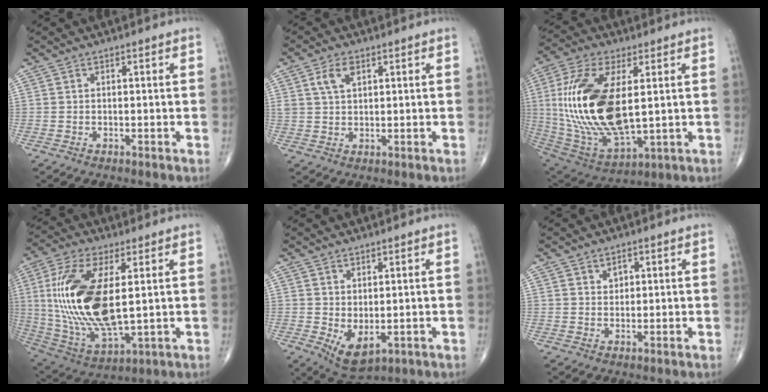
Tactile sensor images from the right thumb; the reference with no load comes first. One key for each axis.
{"total": 4.2, "fx": 1.9, "fy": 2.3, "fz": 2.9, "tx": -0.052, "ty": -0.002, "tz": 0.039}
{"total": 23.3, "fx": 2.4, "fy": 10.7, "fz": 20.5, "tx": -0.428, "ty": -0.021, "tz": 0.057}
{"total": 21.3, "fx": 2.6, "fy": 9.1, "fz": 19.2, "tx": -0.405, "ty": -0.021, "tz": 0.058}
{"total": 5.6, "fx": -0.5, "fy": 2.9, "fz": 4.7, "tx": -0.072, "ty": -0.008, "tz": 0.012}
{"total": 1.9, "fx": 0.9, "fy": 1.4, "fz": 0.9, "tx": -0.005, "ty": -0.005, "tz": 0.014}